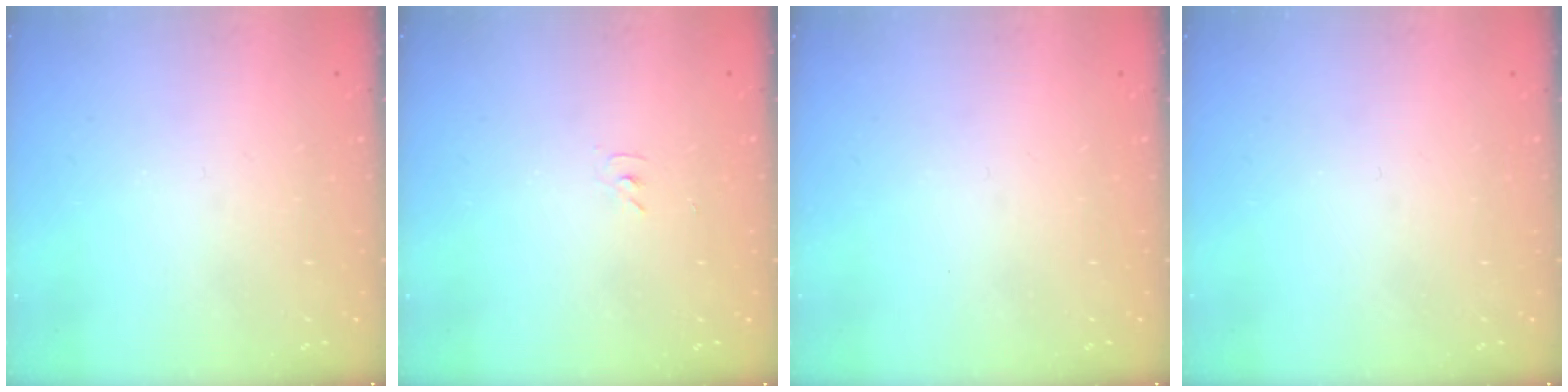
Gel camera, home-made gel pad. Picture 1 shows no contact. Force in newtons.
{"total": 3.5, "press": 3.5, "slide": 0.5}
{"total": 0.0}
{"total": 0.0}